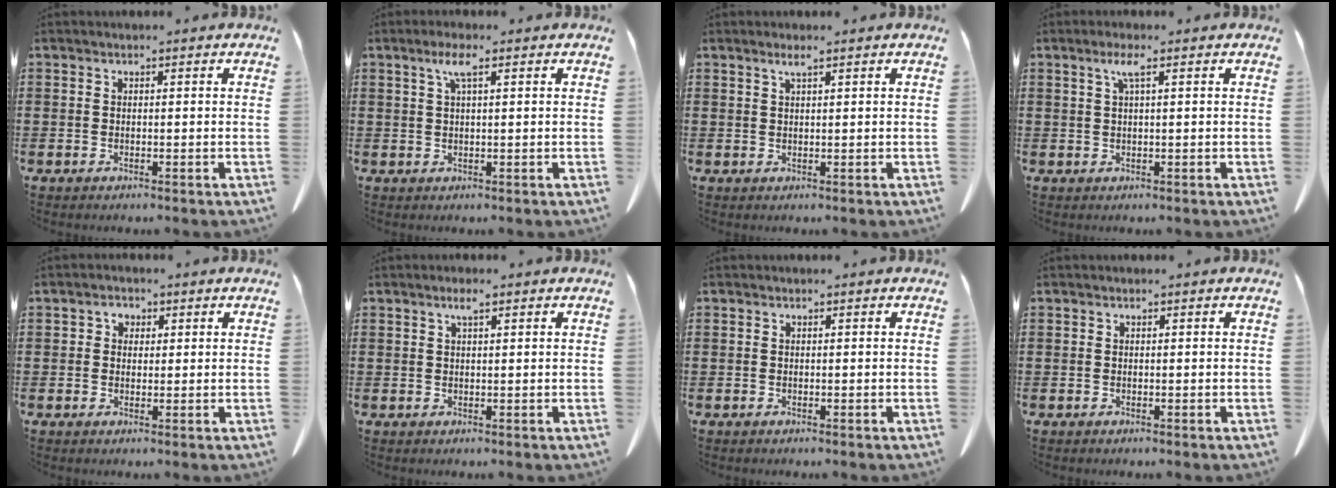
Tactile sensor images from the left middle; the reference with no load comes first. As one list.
[{"total": 3.0, "force": [1.3, 0.5, 2.7], "torque": [-0.057, 0.006, 0.021]}, {"total": 1.5, "force": [1.0, 0.1, 1.1], "torque": [-0.025, 0.000, 0.019]}, {"total": 2.4, "force": [1.0, 0.2, 2.2], "torque": [-0.048, 0.002, 0.016]}, {"total": 1.7, "force": [0.6, 1.4, 0.8], "torque": [-0.020, 0.007, 0.010]}, {"total": 2.0, "force": [1.1, 0.4, 1.6], "torque": [-0.034, 0.002, 0.019]}, {"total": 0.0}, {"total": 0.0}]